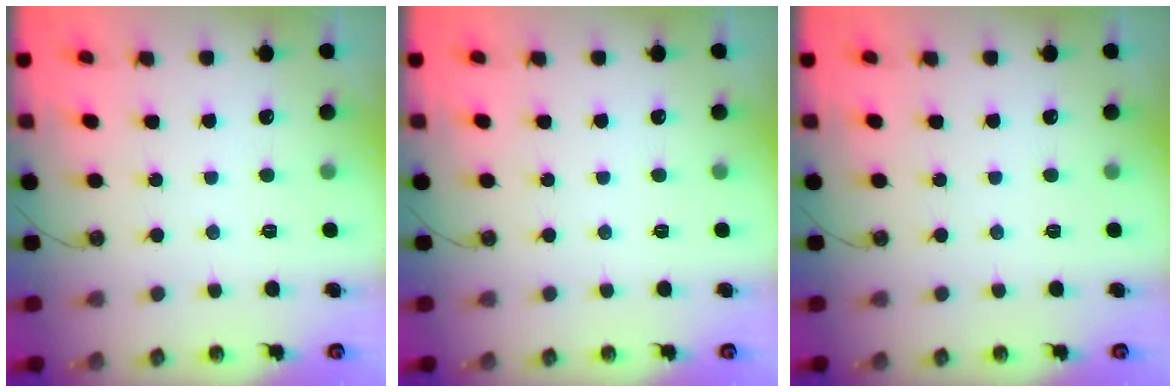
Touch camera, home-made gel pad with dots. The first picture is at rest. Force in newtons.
{"total": 0.0}
{"total": 0.0}